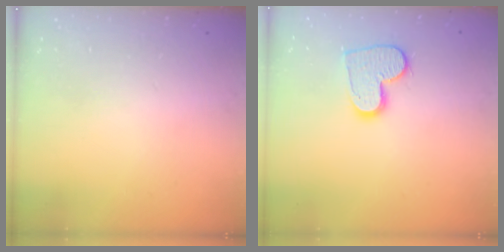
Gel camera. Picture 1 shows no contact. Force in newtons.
{"total": 12.0, "press": 11.9, "slide": 0.8}